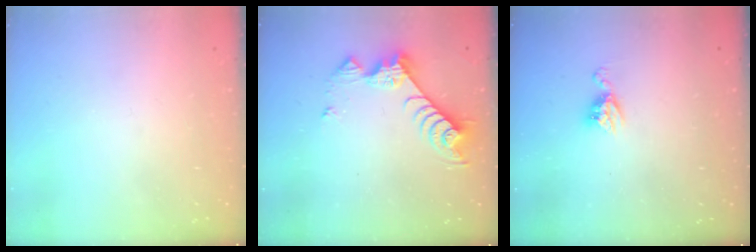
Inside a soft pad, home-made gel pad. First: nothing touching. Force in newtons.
{"total": 9.6, "press": 9.6, "slide": 0.7}
{"total": 6.8, "press": 6.8, "slide": 0.4}